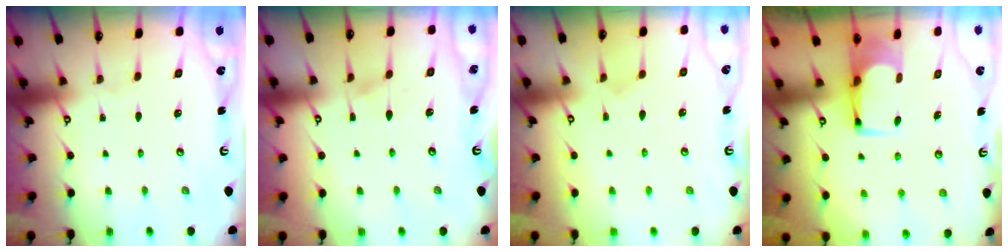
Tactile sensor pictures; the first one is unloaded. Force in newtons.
{"total": 4.8, "press": 4.7, "slide": 0.4}
{"total": 3.5, "press": 3.3, "slide": 1.1}
{"total": 1.8, "press": 1.7, "slide": 0.4}